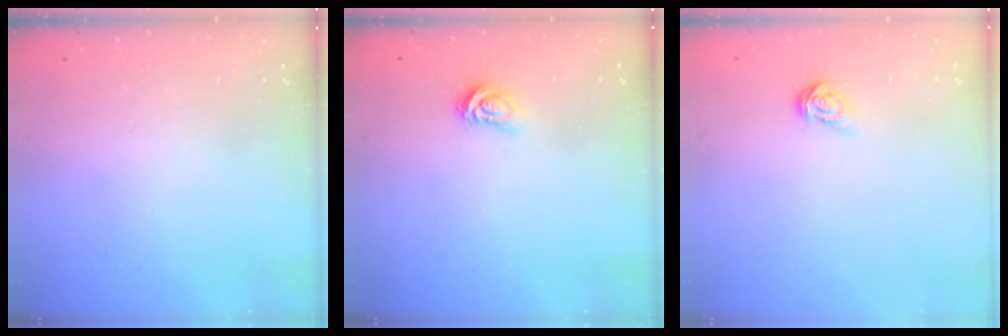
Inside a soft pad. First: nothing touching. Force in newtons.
{"total": 2.9, "press": 2.8, "slide": 0.4}
{"total": 5.5, "press": 5.4, "slide": 0.5}